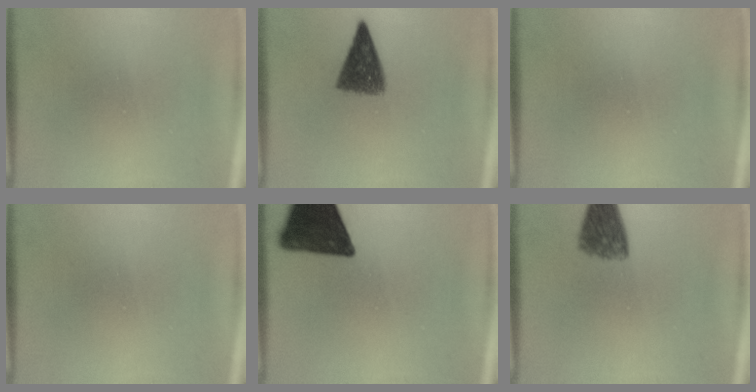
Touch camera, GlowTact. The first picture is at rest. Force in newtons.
{"total": 7.4}
{"total": 0.0}
{"total": 0.0}
{"total": 14.8}
{"total": 6.2}